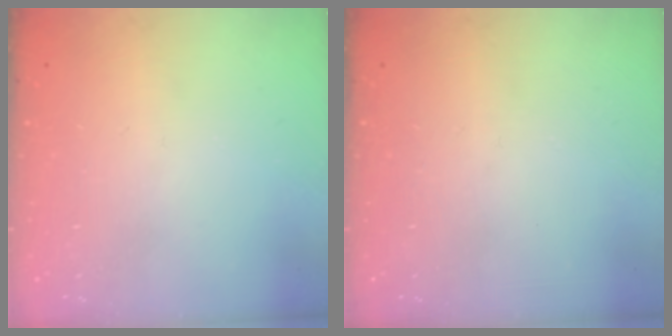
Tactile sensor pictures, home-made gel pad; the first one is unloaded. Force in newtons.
{"total": 0.0}